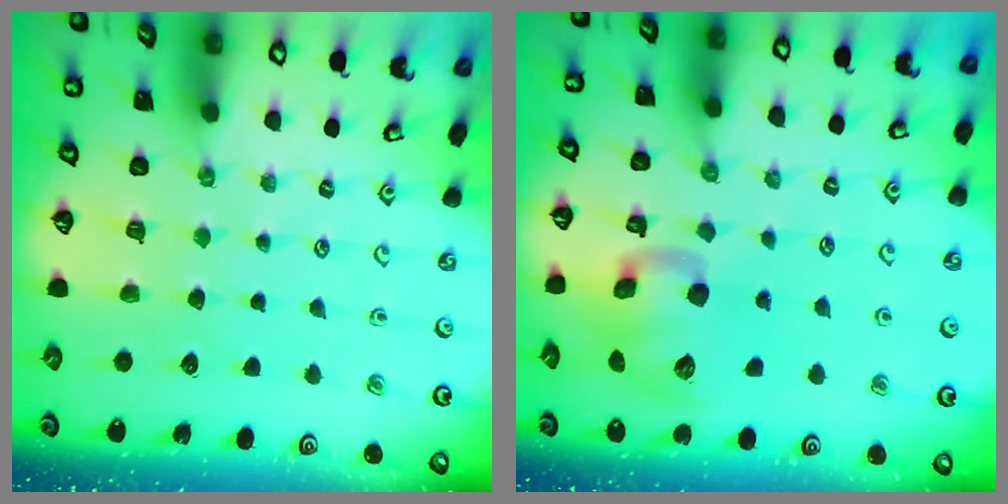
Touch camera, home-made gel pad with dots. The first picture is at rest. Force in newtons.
{"total": 12.8, "press": 12.6, "slide": 2.0}